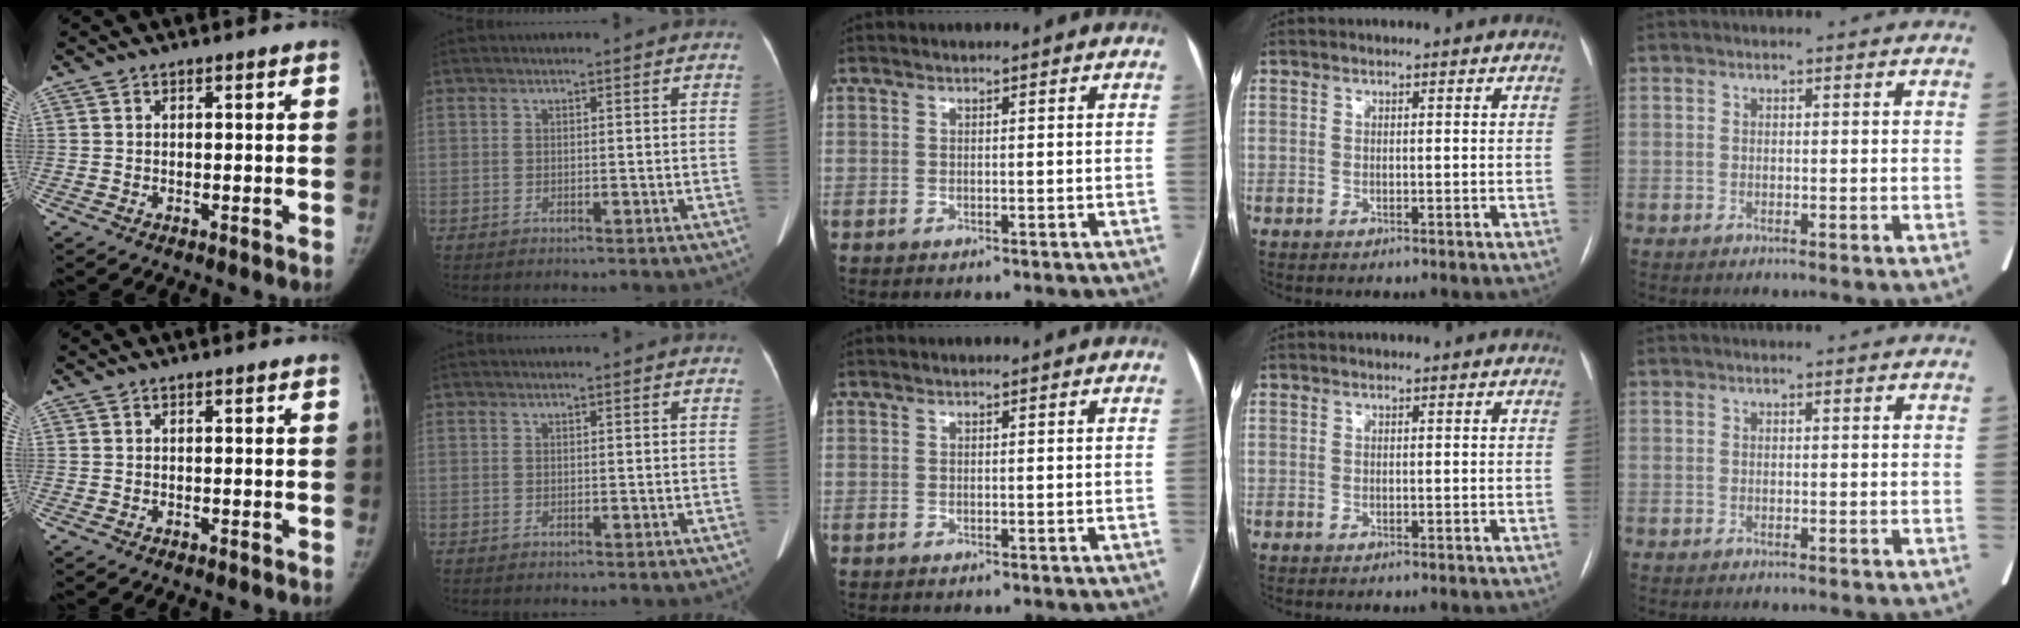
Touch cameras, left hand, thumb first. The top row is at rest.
{}